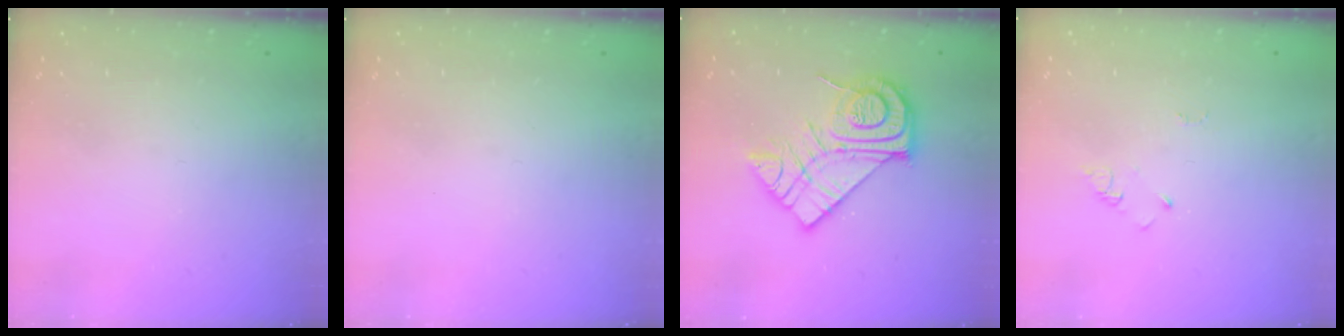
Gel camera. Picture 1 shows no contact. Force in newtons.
{"total": 0.0}
{"total": 16.5, "press": 16.5, "slide": 1.2}
{"total": 2.9, "press": 2.9, "slide": 0.3}